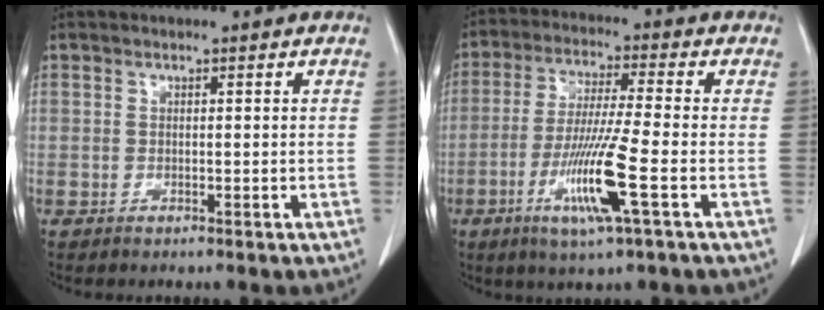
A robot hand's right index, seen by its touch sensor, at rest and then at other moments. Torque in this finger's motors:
{"motor_torque": [1.99, -0.14, 0.94, 0.21]}